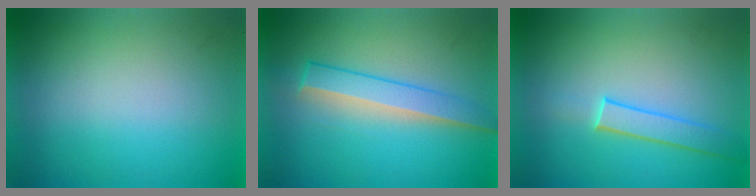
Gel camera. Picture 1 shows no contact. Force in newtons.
{"total": 3.2}
{"total": 1.9}